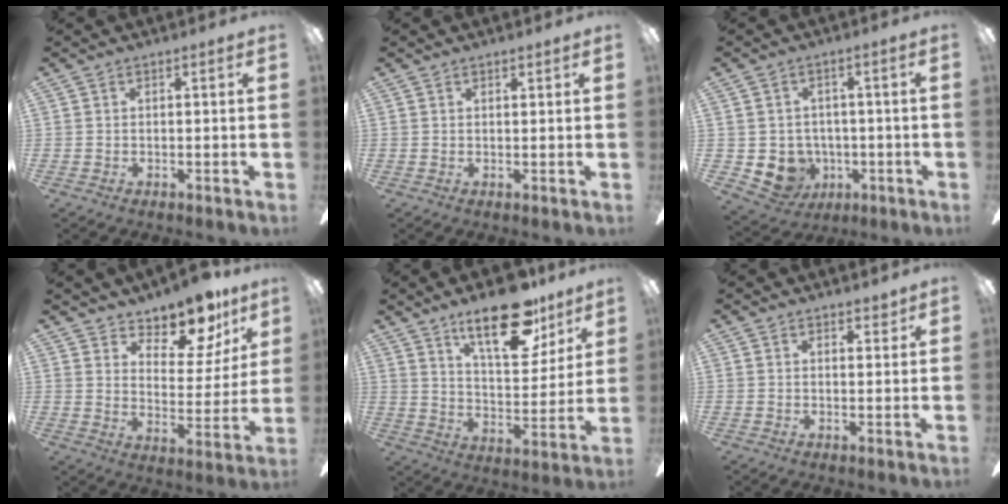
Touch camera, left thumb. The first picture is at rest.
{"total": 1.0, "force": [0.9, 0.3, 0.1], "torque": [0.005, -0.003, 0.015]}
{"total": 7.1, "force": [-1.2, 6.7, 2.0], "torque": [-0.068, 0.004, -0.016]}
{"total": 13.1, "force": [10.9, 5.2, 5.0], "torque": [-0.069, -0.086, 0.194]}
{"total": 20.4, "force": [13.8, 8.6, 12.4], "torque": [-0.182, -0.074, 0.229]}
{"total": 2.5, "force": [2.2, 0.9, 0.8], "torque": [-0.002, -0.011, 0.037]}